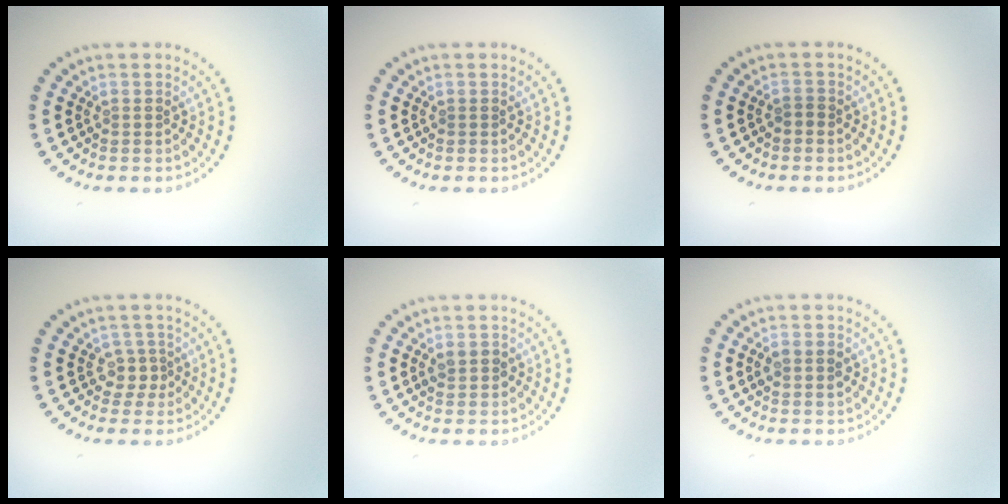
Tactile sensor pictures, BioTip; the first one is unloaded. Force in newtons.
{"total": 0.0}
{"total": 0.8, "press": 0.7, "slide": 0.3}
{"total": 1.7, "press": 1.3, "slide": 1.2}
{"total": 1.5, "press": 1.5, "slide": 0.2}
{"total": 1.6, "press": 1.6, "slide": 0.1}